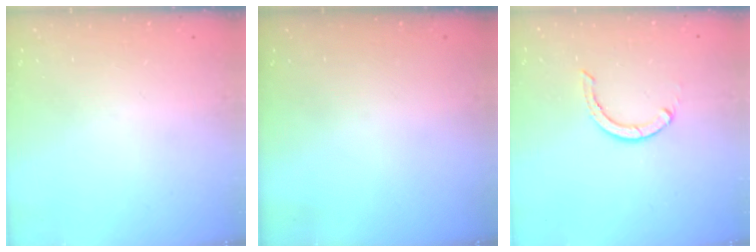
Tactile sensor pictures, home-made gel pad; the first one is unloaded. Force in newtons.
{"total": 0.0}
{"total": 2.9, "press": 2.9, "slide": 0.1}